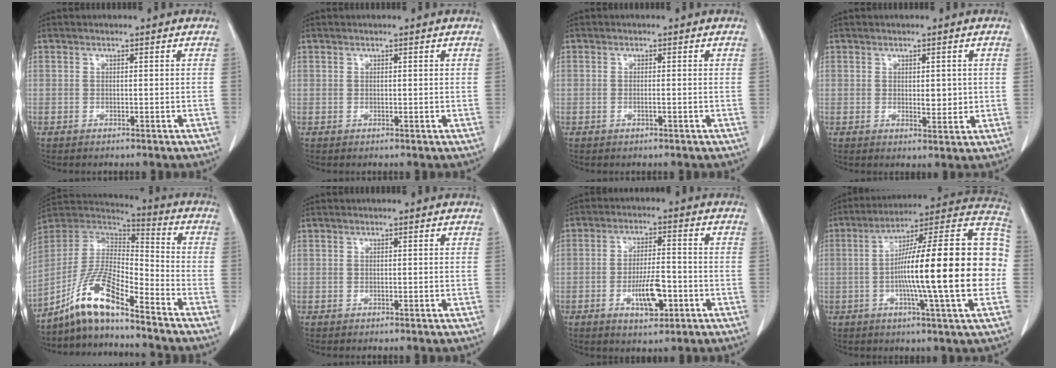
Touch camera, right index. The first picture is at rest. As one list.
[{"total": 0.0}, {"total": 0.7, "force": [-0.2, 0.0, 0.7], "torque": [-0.015, -0.001, -0.002]}, {"total": 2.9, "force": [0.3, 1.5, 2.5], "torque": [-0.030, -0.006, 0.010]}, {"total": 11.6, "force": [-8.7, 2.1, 7.5], "torque": [-0.154, 0.021, -0.164]}, {"total": 0.0}, {"total": 7.3, "force": [-2.6, 2.3, 6.4], "torque": [-0.115, 0.000, -0.039]}, {"total": 24.0, "force": [-2.0, 1.3, 23.9], "torque": [-0.305, 0.027, -0.042]}]